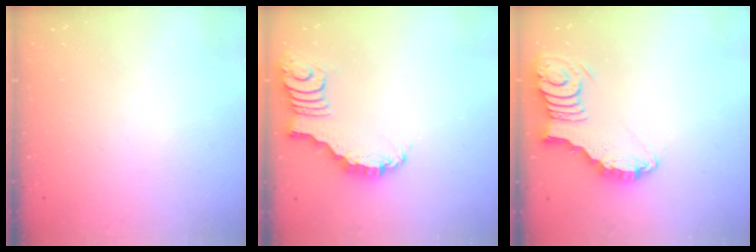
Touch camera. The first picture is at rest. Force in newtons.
{"total": 3.2, "press": 3.2, "slide": 0.2}
{"total": 4.5, "press": 4.5, "slide": 0.7}